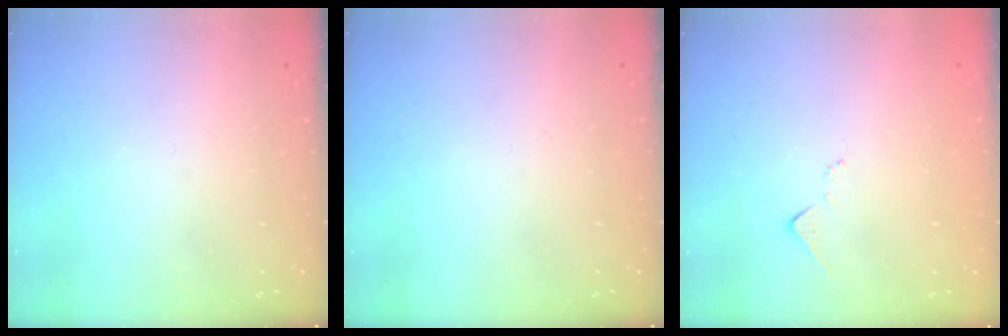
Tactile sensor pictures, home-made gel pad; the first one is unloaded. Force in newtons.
{"total": 0.0}
{"total": 7.0, "press": 6.9, "slide": 0.9}